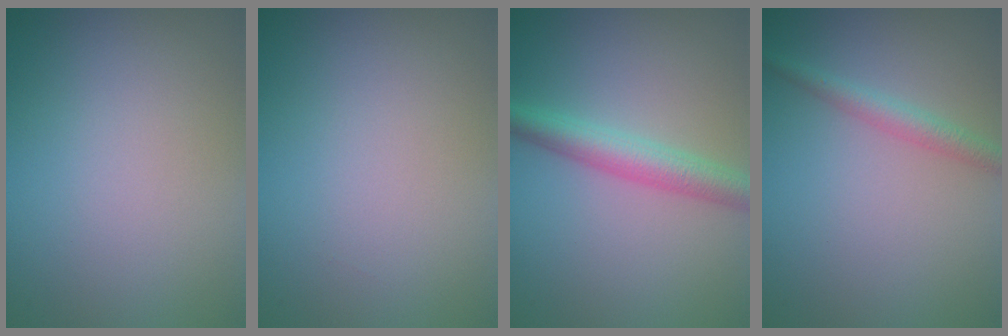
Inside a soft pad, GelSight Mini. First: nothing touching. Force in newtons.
{"total": 0.0}
{"total": 3.6, "press": 3.6, "slide": 0.1}
{"total": 2.0, "press": 2.0, "slide": 0.1}